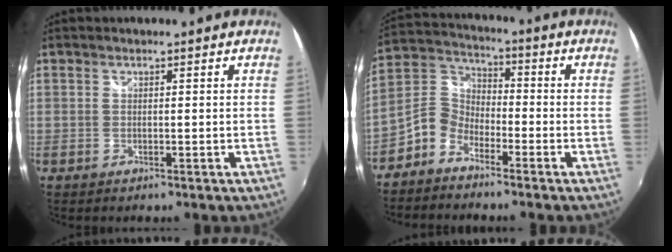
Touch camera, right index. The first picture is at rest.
{"total": 6.6, "force": [-4.4, 4.3, 2.6], "torque": [-0.060, 0.025, -0.102]}